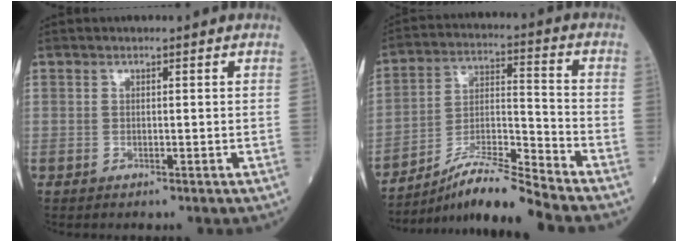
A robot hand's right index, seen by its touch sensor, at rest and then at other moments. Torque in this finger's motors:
{"motor_torque": [-0.19, -0.66, 0.27, 0.03]}